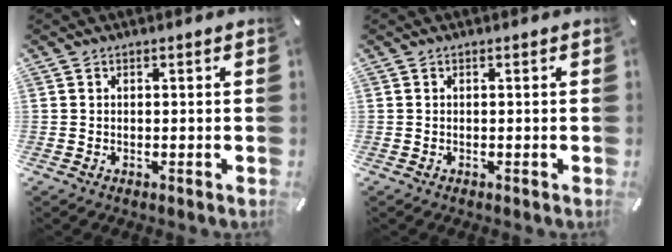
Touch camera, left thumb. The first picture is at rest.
{"total": 0.0}